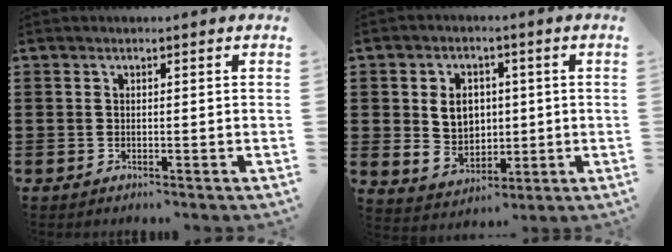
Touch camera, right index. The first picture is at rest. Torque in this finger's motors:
{"motor_torque": [2.14, 0.00, 0.42, 0.06]}